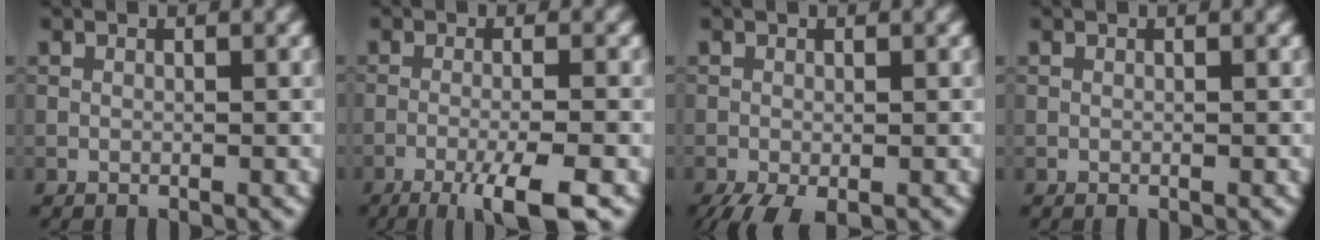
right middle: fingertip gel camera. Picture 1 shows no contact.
{"total": 5.9, "force": [-3.4, 1.0, 4.7], "torque": [-0.067, -0.001, -0.063]}
{"total": 3.4, "force": [-2.2, 1.1, 2.3], "torque": [-0.041, -0.011, -0.036]}
{"total": 0.0}